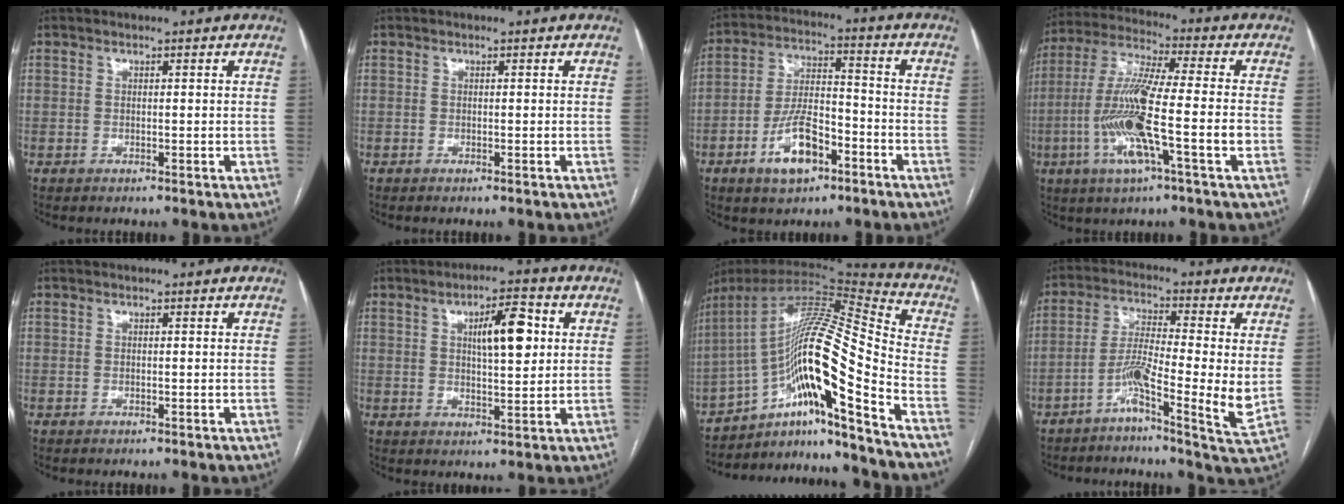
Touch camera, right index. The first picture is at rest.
{"total": 0.0}
{"total": 10.1, "force": [-5.1, 4.1, 7.7], "torque": [-0.157, 0.009, -0.088]}
{"total": 14.4, "force": [-3.7, 0.4, 13.9], "torque": [-0.281, -0.006, -0.076]}
{"total": 0.0}
{"total": 7.9, "force": [2.1, 2.1, 7.3], "torque": [-0.116, 0.012, 0.037]}
{"total": 19.7, "force": [-11.0, -0.4, 16.3], "torque": [-0.296, 0.020, -0.191]}
{"total": 9.0, "force": [-2.2, 0.2, 8.7], "torque": [-0.160, 0.001, -0.049]}